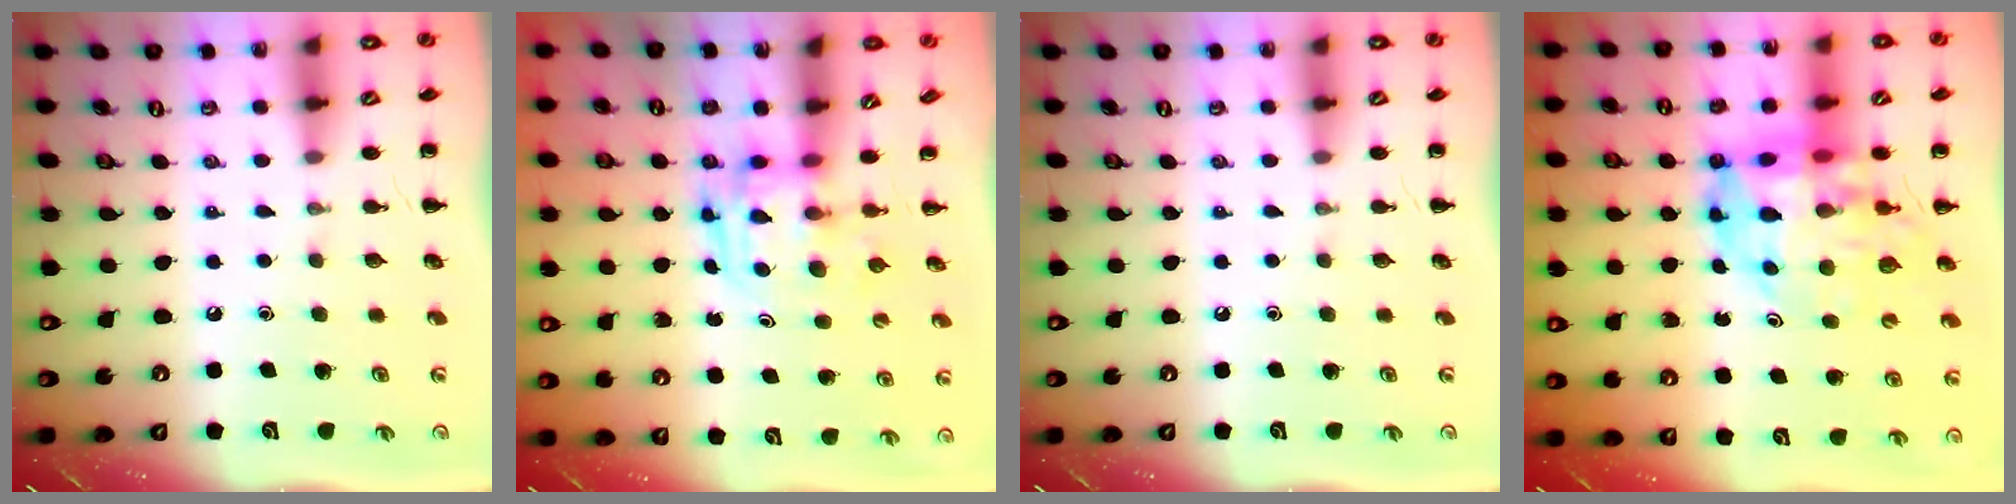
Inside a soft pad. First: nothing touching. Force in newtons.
{"total": 3.3, "press": 3.3, "slide": 0.5}
{"total": 0.0}
{"total": 14.8, "press": 14.2, "slide": 4.3}